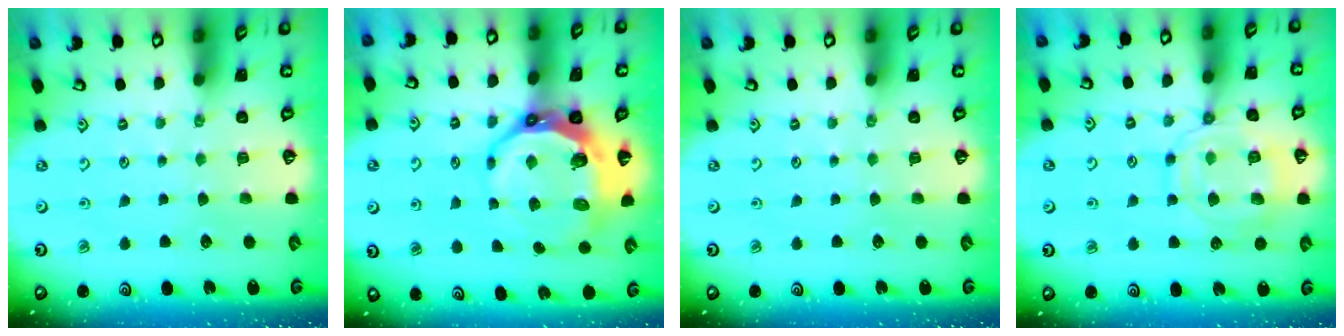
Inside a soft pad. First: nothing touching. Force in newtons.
{"total": 12.3, "press": 11.6, "slide": 4.2}
{"total": 0.0}
{"total": 15.8, "press": 15.7, "slide": 1.3}